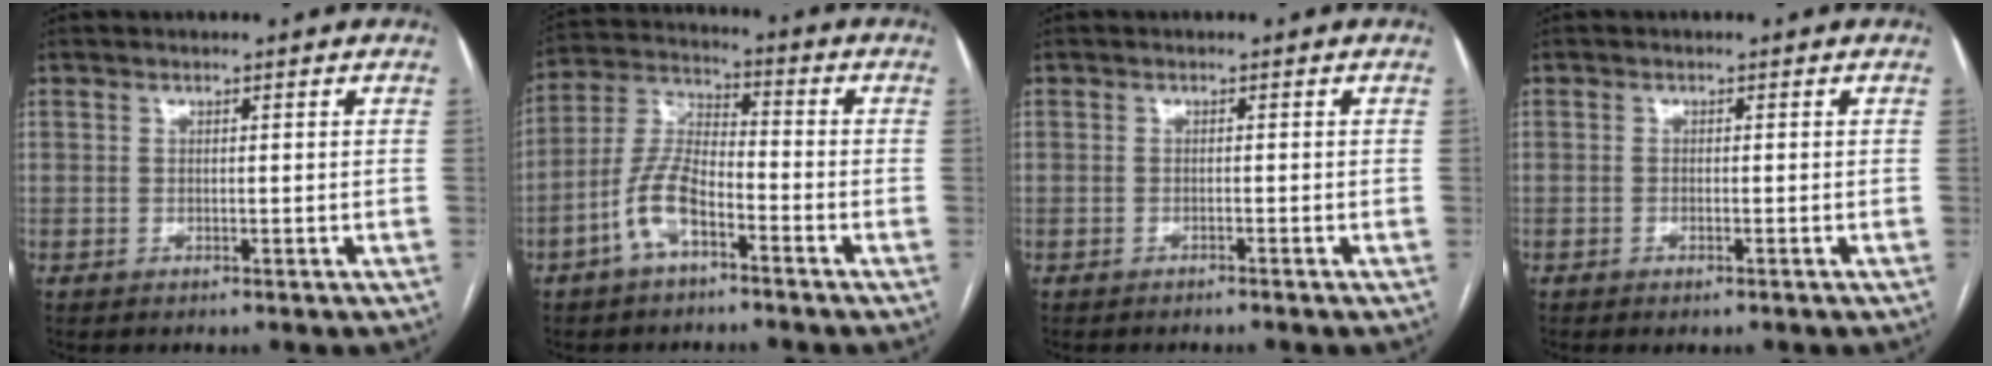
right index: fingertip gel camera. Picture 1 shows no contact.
{"total": 8.5, "force": [-4.3, 3.3, 6.5], "torque": [-0.151, 0.016, -0.087]}
{"total": 0.8, "force": [-0.8, -0.3, 0.2], "torque": [-0.005, 0.002, -0.013]}
{"total": 0.9, "force": [-0.6, 0.0, 0.6], "torque": [-0.013, -0.002, -0.009]}